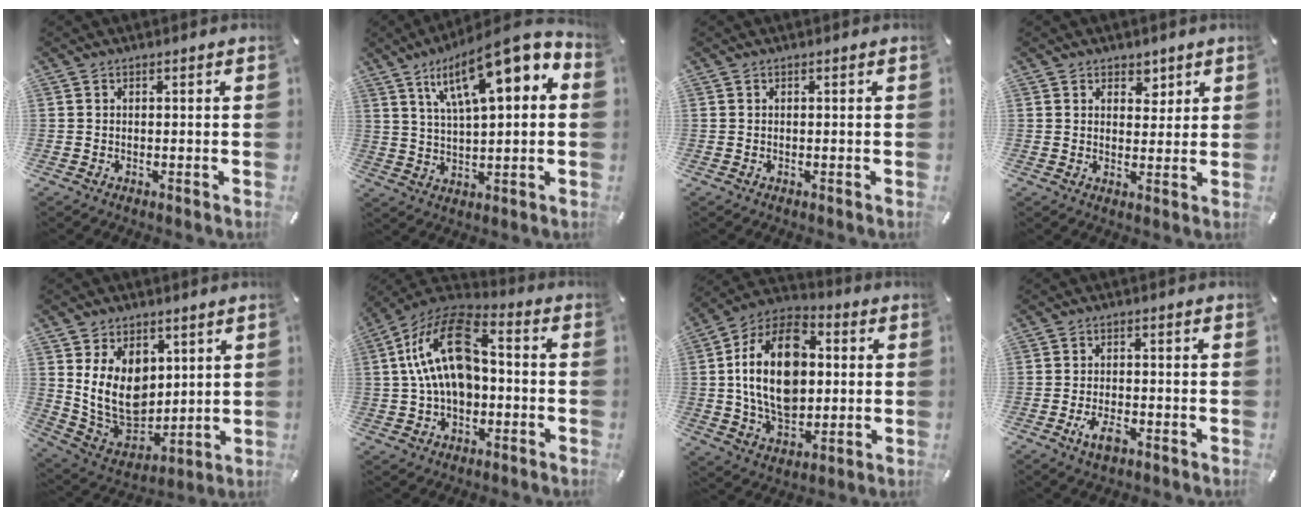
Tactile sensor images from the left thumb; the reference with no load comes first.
{"total": 16.5, "force": [8.6, 5.6, 12.9], "torque": [-0.209, -0.035, 0.142]}
{"total": 0.0}
{"total": 3.9, "force": [2.2, 3.1, 0.8], "torque": [0.008, -0.012, 0.033]}
{"total": 14.3, "force": [3.5, 11.2, 8.2], "torque": [-0.176, -0.031, 0.071]}
{"total": 16.5, "force": [1.7, 10.5, 12.6], "torque": [-0.259, 0.011, 0.030]}
{"total": 20.1, "force": [1.6, 13.9, 14.5], "torque": [-0.286, 0.009, 0.024]}
{"total": 4.7, "force": [-2.4, 2.2, 3.4], "torque": [-0.080, 0.003, -0.048]}